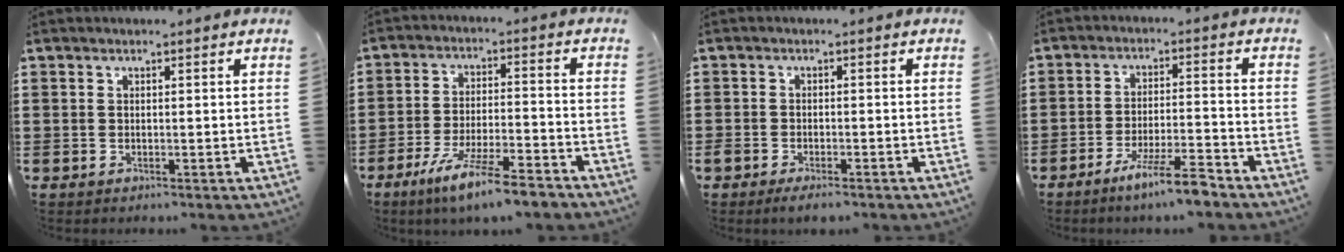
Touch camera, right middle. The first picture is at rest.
{"total": 8.5, "force": [-6.9, 0.3, 5.0], "torque": [-0.103, -0.008, -0.132]}
{"total": 1.8, "force": [-1.5, 0.5, 1.0], "torque": [-0.025, 0.000, -0.030]}
{"total": 7.3, "force": [-5.7, 0.2, 4.5], "torque": [-0.081, -0.006, -0.104]}